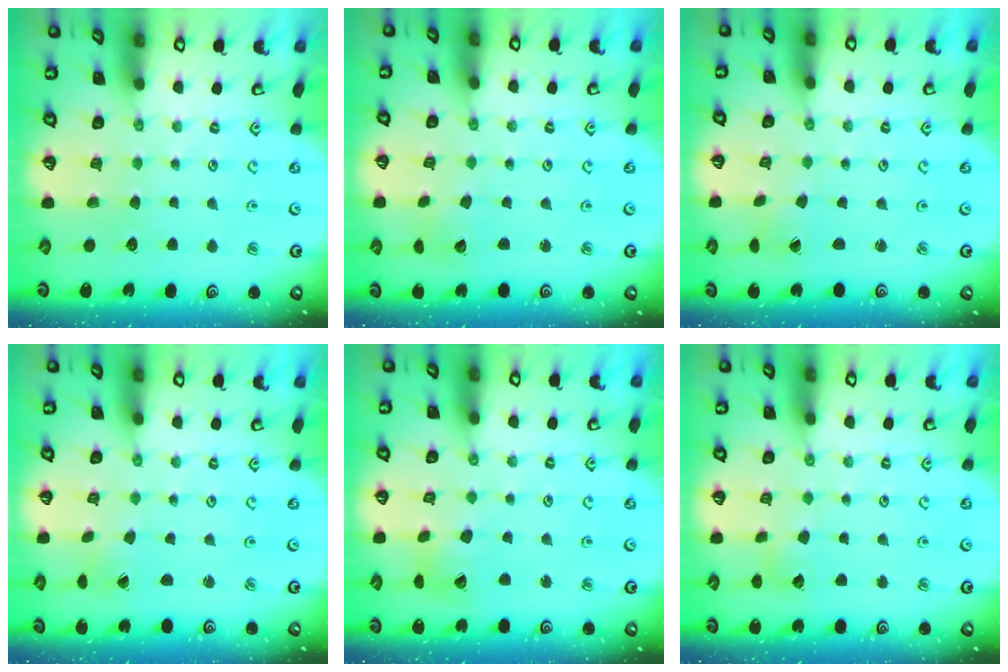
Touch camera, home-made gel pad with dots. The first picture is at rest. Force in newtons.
{"total": 2.0, "press": 2.0, "slide": 0.2}
{"total": 1.2, "press": 1.2, "slide": 0.1}
{"total": 1.2, "press": 1.2, "slide": 0.1}
{"total": 8.5, "press": 8.4, "slide": 1.2}
{"total": 3.3, "press": 3.3, "slide": 0.3}